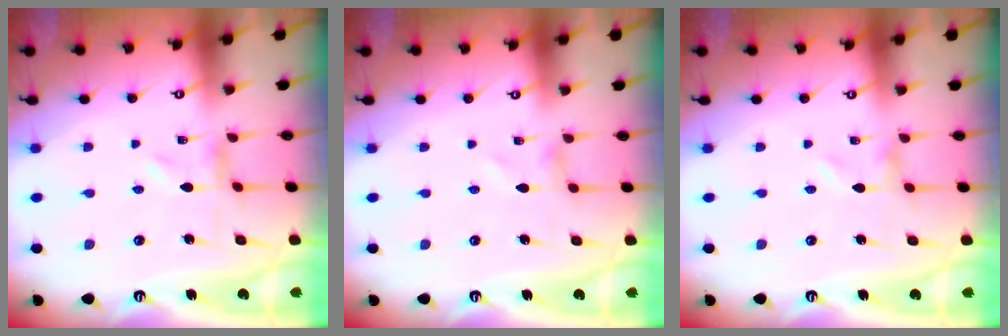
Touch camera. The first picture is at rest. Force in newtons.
{"total": 0.0}
{"total": 0.0}